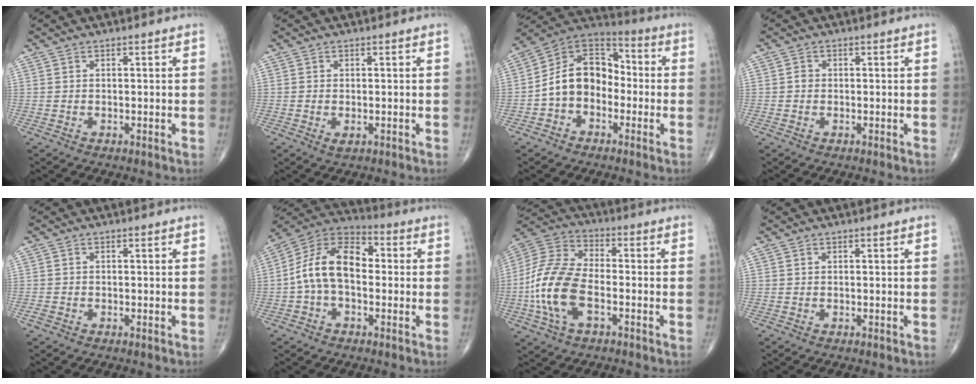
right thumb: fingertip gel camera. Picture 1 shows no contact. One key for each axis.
{"total": 1.3, "fx": -0.4, "fy": 0.6, "fz": 1.1, "tx": -0.022, "ty": -0.002, "tz": -0.004}
{"total": 12.8, "fx": -2.3, "fy": 9.5, "fz": 8.4, "tx": -0.118, "ty": 0.048, "tz": -0.056}
{"total": 1.0, "fx": -0.1, "fy": 0.9, "fz": 0.5, "tx": -0.002, "ty": 0.003, "tz": -0.004}
{"total": 1.0, "fx": -0.6, "fy": 0.5, "fz": 0.5, "tx": -0.013, "ty": -0.001, "tz": -0.014}
{"total": 13.1, "fx": -0.5, "fy": 8.1, "fz": 10.3, "tx": -0.176, "ty": 0.040, "tz": -0.022}
{"total": 15.2, "fx": -3.9, "fy": 8.1, "fz": 12.3, "tx": -0.263, "ty": 0.026, "tz": -0.079}
{"total": 0.0}